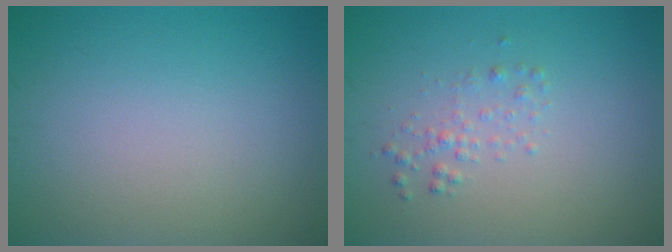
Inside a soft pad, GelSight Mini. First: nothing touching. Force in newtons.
{"total": 1.3, "press": 1.3, "slide": 0.0}